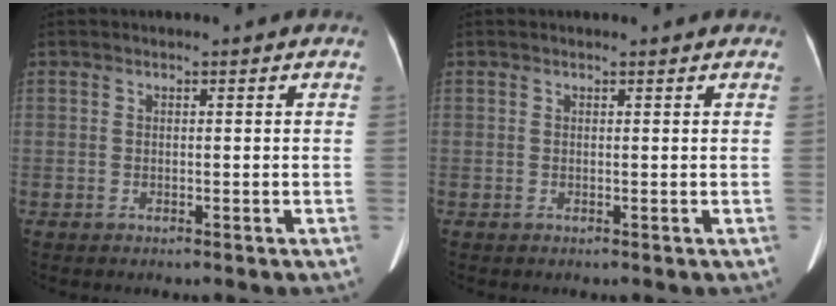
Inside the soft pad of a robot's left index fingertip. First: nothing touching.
{"total": 1.0, "force": [1.0, 0.2, 0.3], "torque": [-0.012, 0.008, 0.009]}